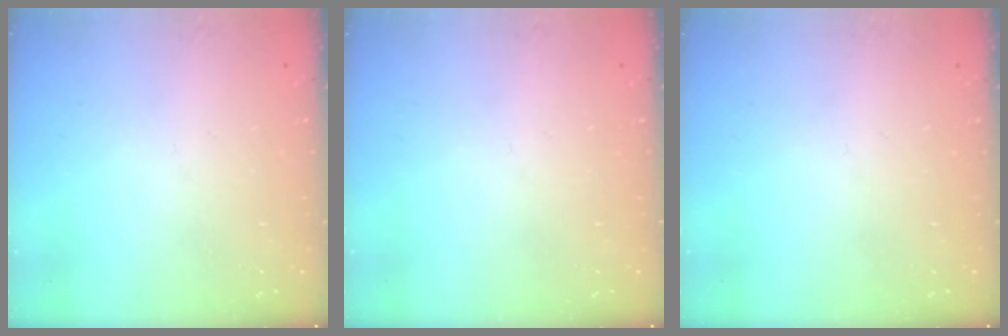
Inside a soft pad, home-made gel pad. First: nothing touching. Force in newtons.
{"total": 0.0}
{"total": 0.0}